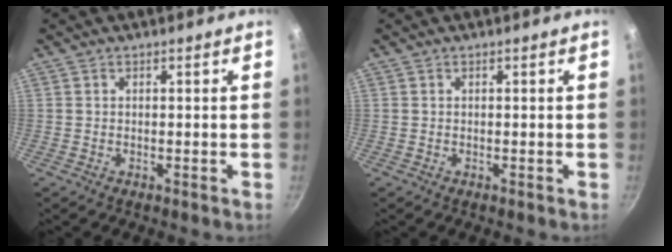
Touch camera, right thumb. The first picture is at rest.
{"total": 0.0}